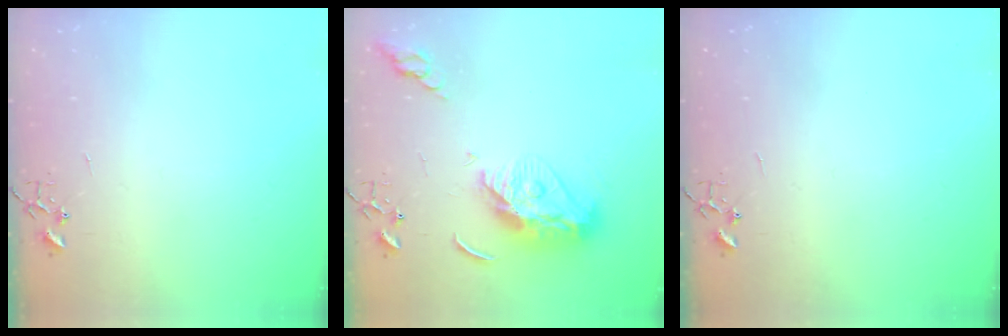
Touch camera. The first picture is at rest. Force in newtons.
{"total": 13.4, "press": 13.4, "slide": 1.2}
{"total": 0.0}